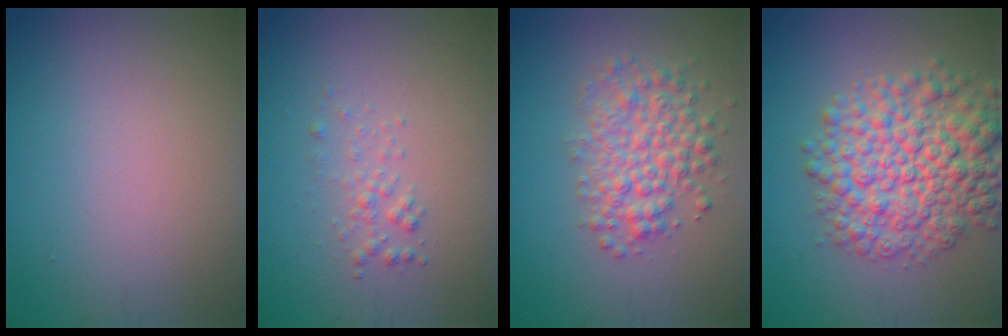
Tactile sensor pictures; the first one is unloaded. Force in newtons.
{"total": 1.3, "press": 1.3, "slide": 0.1}
{"total": 4.3, "press": 4.3, "slide": 0.1}
{"total": 8.3, "press": 8.3, "slide": 0.2}